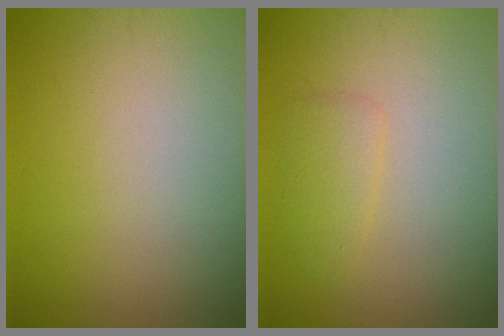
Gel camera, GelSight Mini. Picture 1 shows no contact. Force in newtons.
{"total": 1.8, "press": 1.8, "slide": 0.0}